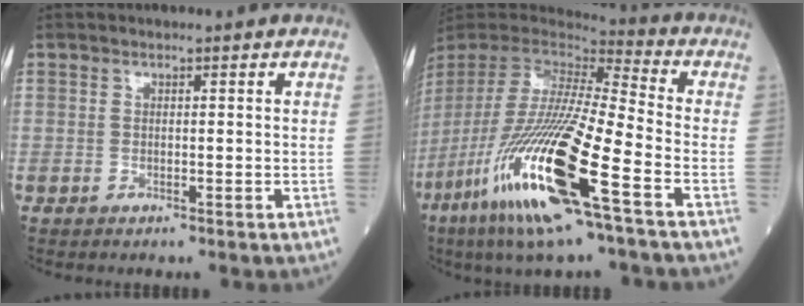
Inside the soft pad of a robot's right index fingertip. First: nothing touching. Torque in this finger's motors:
{"motor_torque": [1.94, -0.20, 1.05, 0.21]}